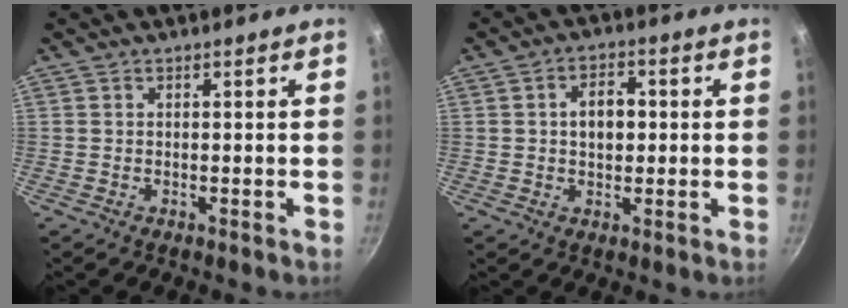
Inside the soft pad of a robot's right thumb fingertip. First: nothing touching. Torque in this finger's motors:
{"motor_torque": [-0.39, 0.50, 0.24, 0.44, 0.12]}